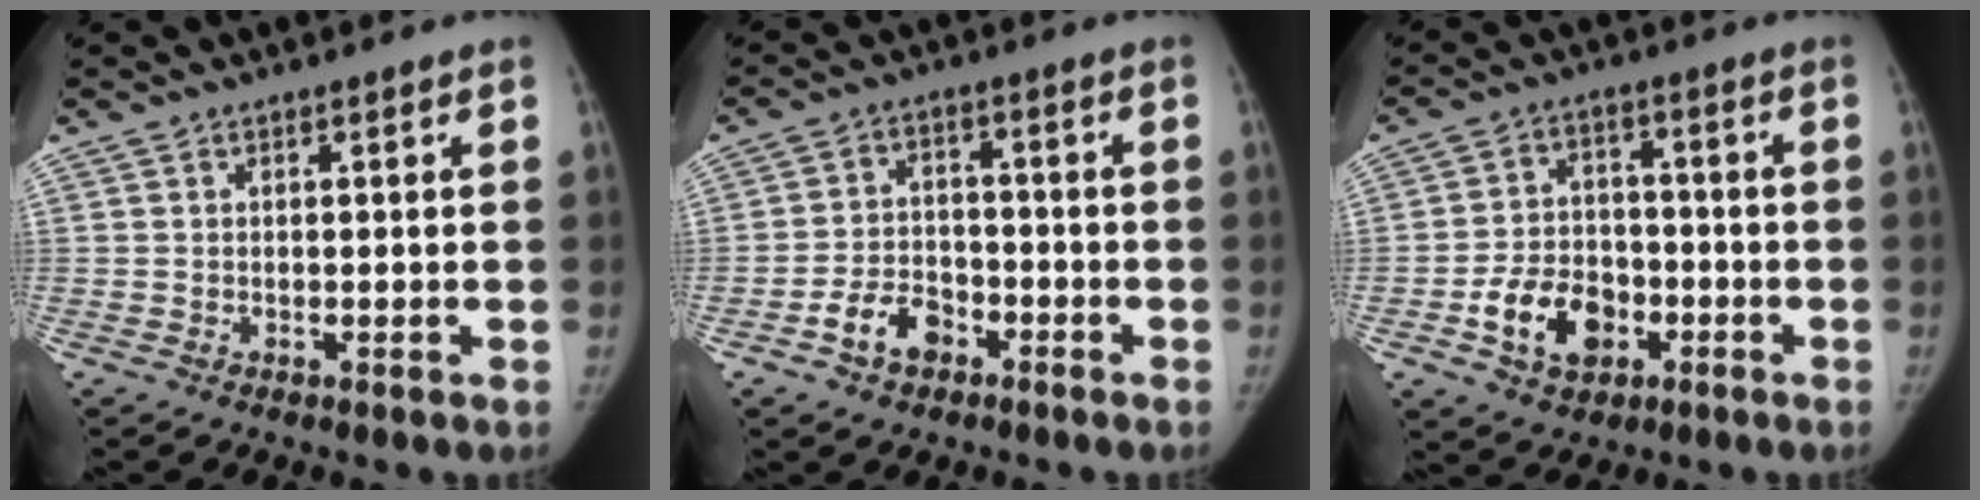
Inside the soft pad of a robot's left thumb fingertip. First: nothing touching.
{"total": 7.0, "force": [-4.0, 4.8, 3.3], "torque": [-0.044, 0.034, -0.070]}
{"total": 11.2, "force": [-4.5, 8.1, 6.2], "torque": [-0.079, 0.027, -0.077]}